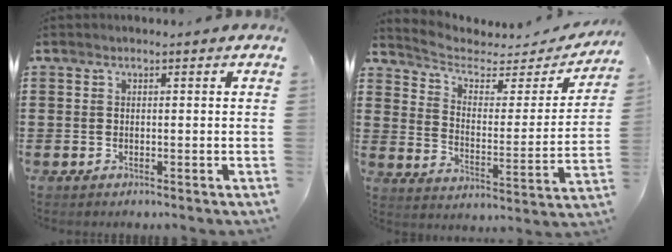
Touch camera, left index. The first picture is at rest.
{"total": 3.9, "force": [3.0, 1.8, 1.8], "torque": [-0.056, -0.020, 0.043]}